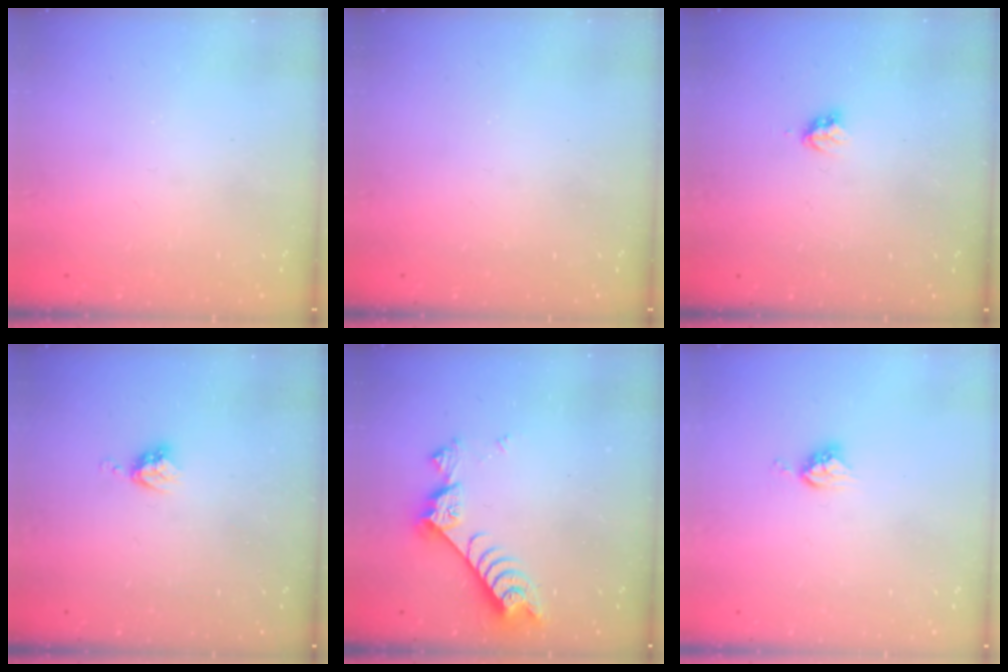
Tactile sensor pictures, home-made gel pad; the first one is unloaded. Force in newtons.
{"total": 0.0}
{"total": 3.2, "press": 3.1, "slide": 0.5}
{"total": 4.0, "press": 4.0, "slide": 0.5}
{"total": 7.6, "press": 7.5, "slide": 1.0}
{"total": 5.4, "press": 5.4, "slide": 0.1}